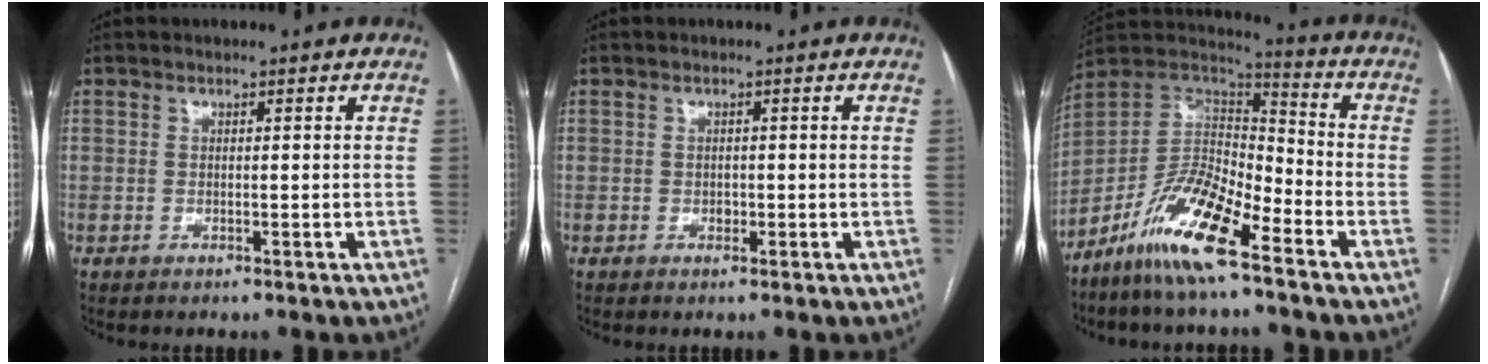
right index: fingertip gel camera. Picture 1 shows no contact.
{"total": 0.9, "force": [-0.2, 0.7, 0.6], "torque": [-0.009, 0.002, -0.003]}
{"total": 13.2, "force": [-8.5, 2.8, 9.6], "torque": [-0.183, 0.009, -0.164]}